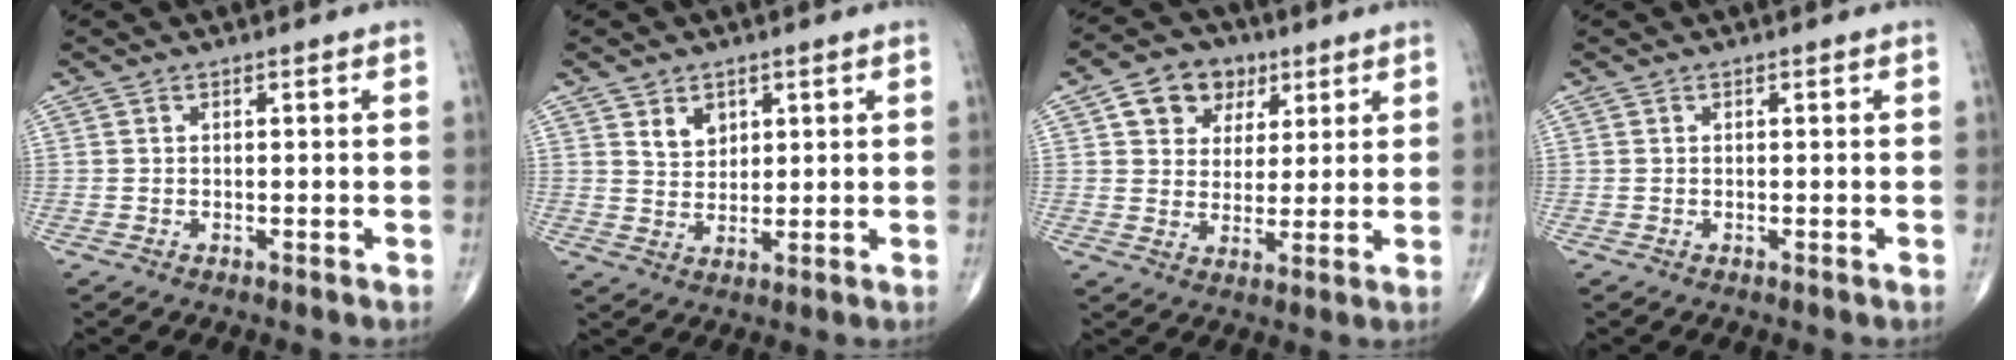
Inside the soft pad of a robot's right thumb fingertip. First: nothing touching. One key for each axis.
{"total": 4.2, "fx": 2.2, "fy": 3.0, "fz": 1.9, "tx": -0.014, "ty": -0.018, "tz": 0.044}
{"total": 9.6, "fx": 4.3, "fy": 7.4, "fz": 4.2, "tx": -0.029, "ty": -0.011, "tz": 0.068}
{"total": 0.0}